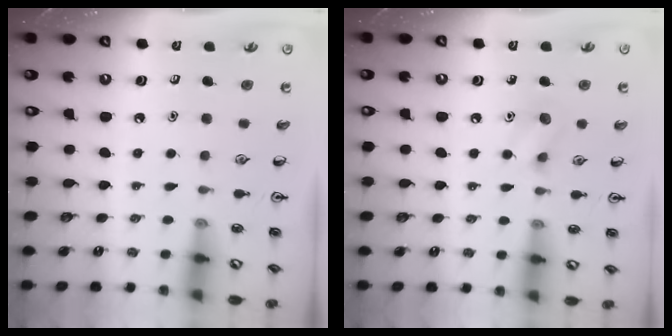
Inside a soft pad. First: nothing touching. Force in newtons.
{"total": 6.1, "press": 6.0, "slide": 1.1}